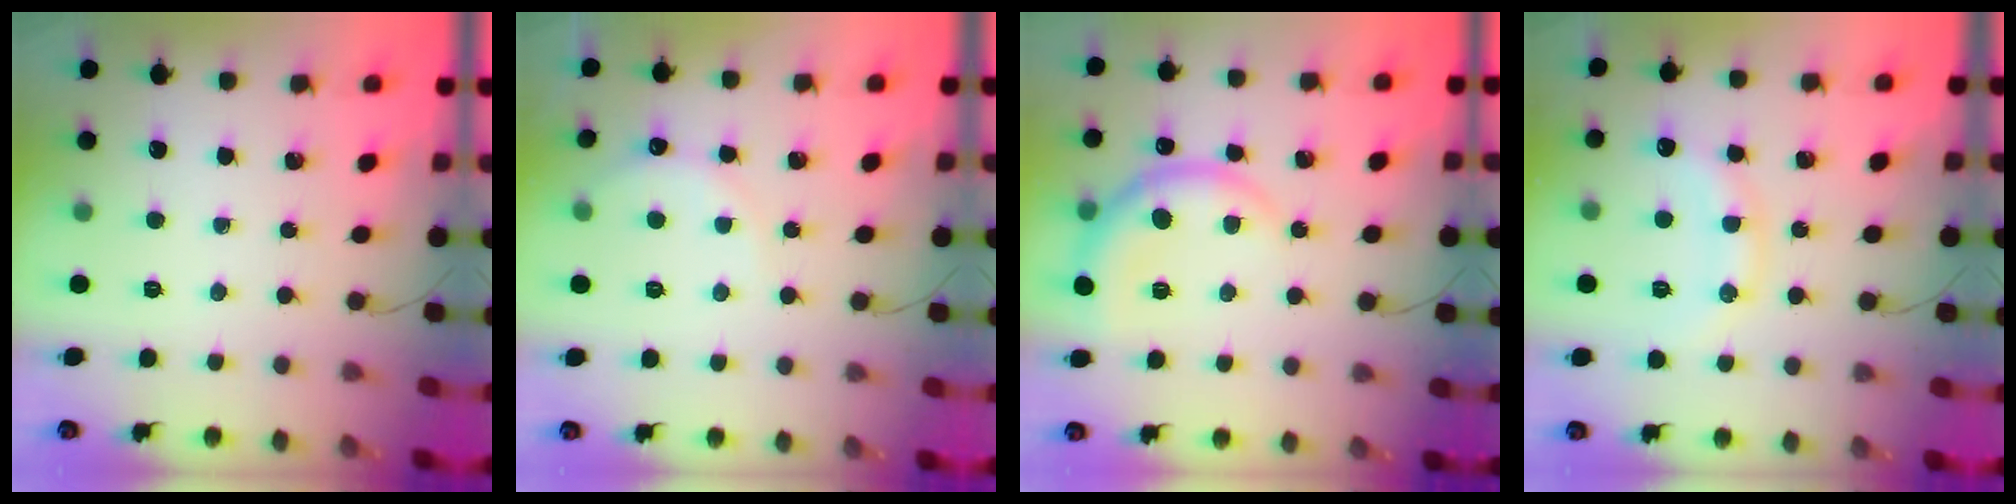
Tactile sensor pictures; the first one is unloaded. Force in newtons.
{"total": 6.7, "press": 6.6, "slide": 1.5}
{"total": 9.3, "press": 9.2, "slide": 0.5}
{"total": 13.4, "press": 13.3, "slide": 0.6}